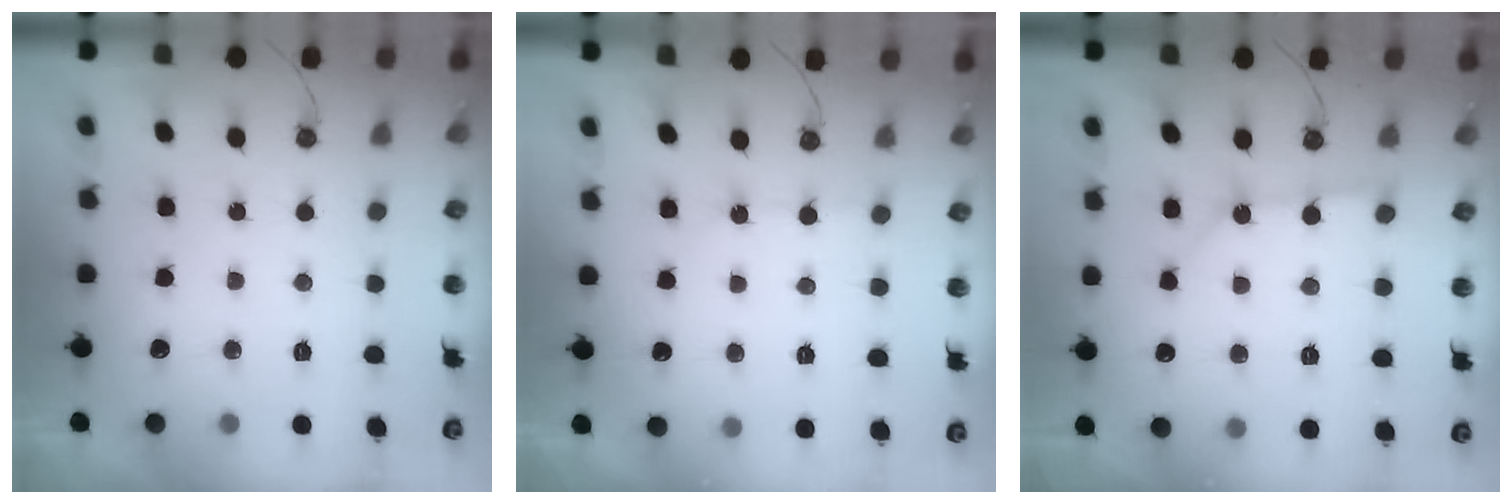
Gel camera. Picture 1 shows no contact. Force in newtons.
{"total": 2.3, "press": 2.3, "slide": 0.4}
{"total": 5.8, "press": 5.8, "slide": 0.5}